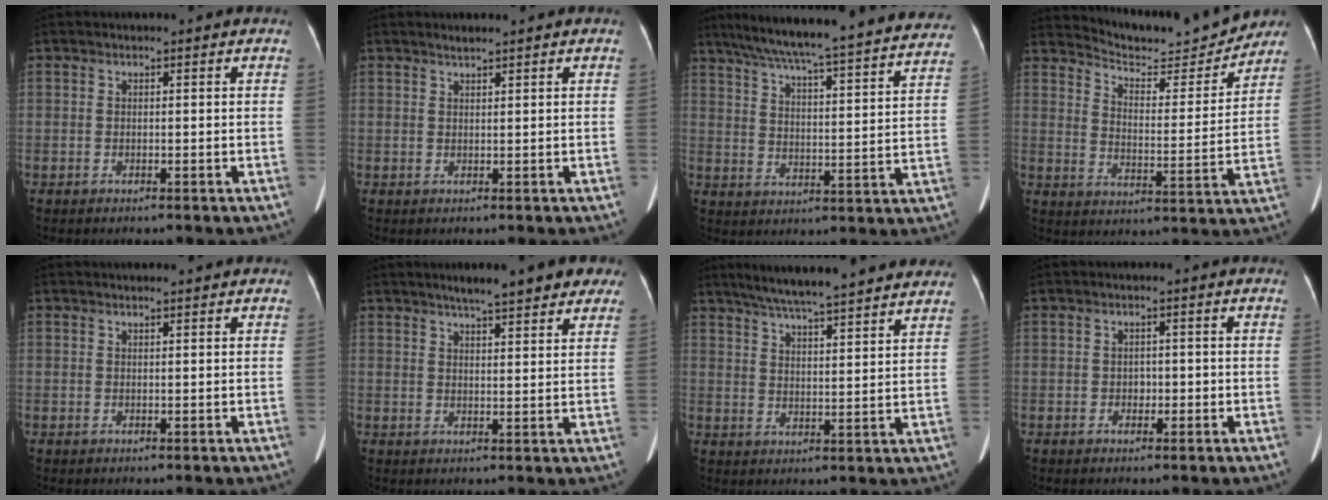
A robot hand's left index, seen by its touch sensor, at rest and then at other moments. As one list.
[{"total": 1.2, "force": [1.1, 0.0, 0.5], "torque": [-0.011, 0.005, 0.024]}, {"total": 32.8, "force": [29.3, 2.6, 14.4], "torque": [-0.233, -0.045, 0.369]}, {"total": 14.2, "force": [13.9, 1.9, 2.6], "torque": [-0.040, -0.019, 0.194]}, {"total": 1.7, "force": [1.4, 0.2, 0.8], "torque": [-0.009, 0.016, 0.021]}, {"total": 10.2, "force": [7.8, 1.9, 6.2], "torque": [-0.073, 0.020, 0.096]}, {"total": 20.0, "force": [17.2, 1.6, 9.9], "torque": [-0.156, 0.031, 0.235]}, {"total": 1.5, "force": [-0.4, 1.2, 0.8], "torque": [-0.011, 0.004, -0.004]}]